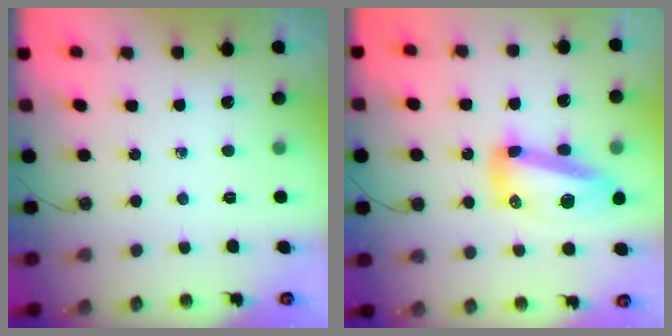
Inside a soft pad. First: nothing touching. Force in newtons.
{"total": 15.0, "press": 14.9, "slide": 1.4}